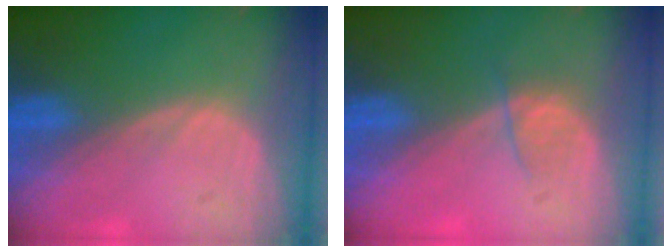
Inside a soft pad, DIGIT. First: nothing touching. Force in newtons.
{"total": 2.2, "press": 2.0, "slide": 0.9}